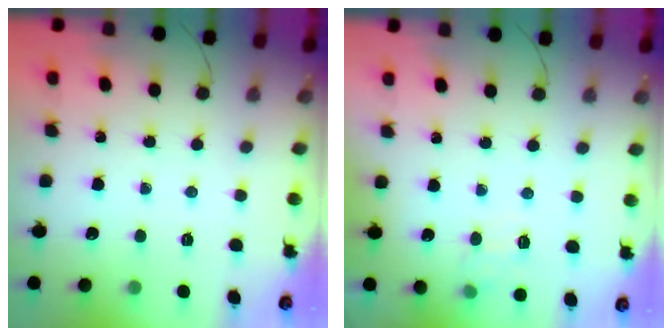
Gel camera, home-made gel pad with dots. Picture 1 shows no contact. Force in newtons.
{"total": 9.5, "press": 9.4, "slide": 1.7}